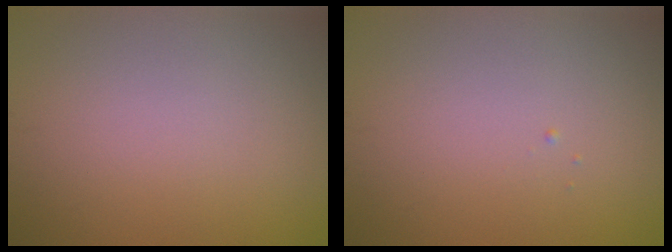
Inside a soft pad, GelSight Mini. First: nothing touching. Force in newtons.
{"total": 0.0}